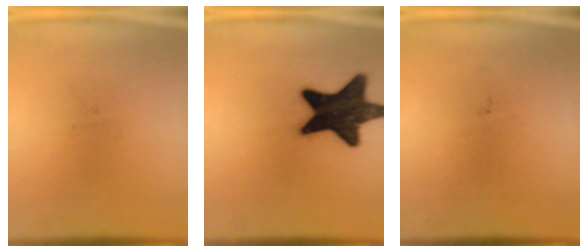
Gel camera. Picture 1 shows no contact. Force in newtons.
{"total": 17.2}
{"total": 0.0}